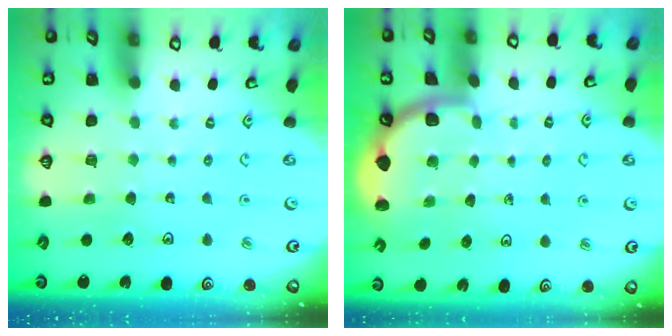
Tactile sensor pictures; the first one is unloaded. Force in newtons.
{"total": 1.7, "press": 1.7, "slide": 0.1}